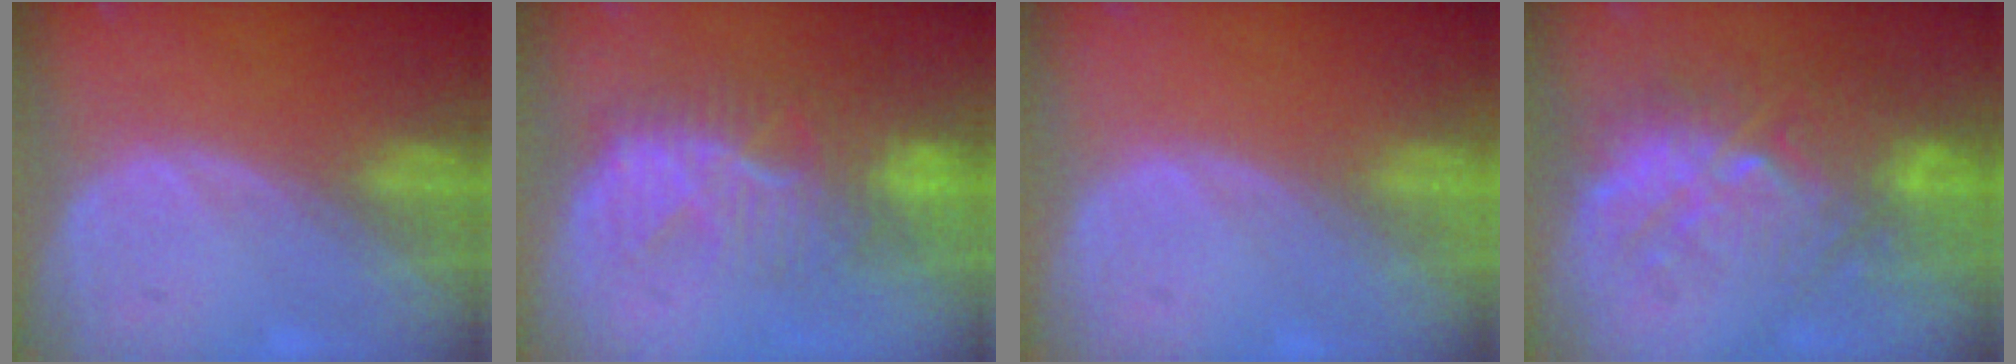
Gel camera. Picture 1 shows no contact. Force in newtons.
{"total": 10.0, "press": 8.7, "slide": 4.9}
{"total": 0.0}
{"total": 10.6, "press": 9.6, "slide": 4.5}